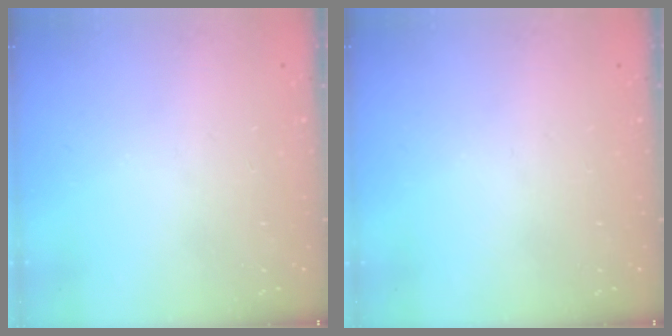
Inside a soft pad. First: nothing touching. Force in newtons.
{"total": 0.0}